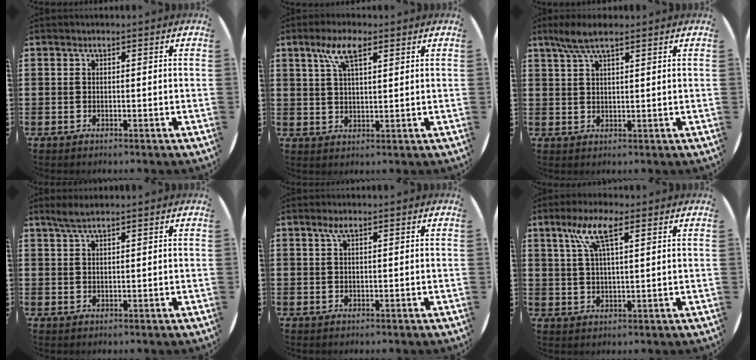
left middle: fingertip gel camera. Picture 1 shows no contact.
{"total": 5.5, "force": [3.2, 1.8, 4.1], "torque": [-0.081, 0.007, 0.054]}
{"total": 4.3, "force": [3.2, 0.9, 2.8], "torque": [-0.061, 0.004, 0.056]}
{"total": 2.4, "force": [1.9, 0.3, 1.4], "torque": [-0.029, 0.004, 0.033]}
{"total": 1.9, "force": [1.0, 0.4, 1.6], "torque": [-0.033, 0.006, 0.017]}
{"total": 6.5, "force": [3.5, 1.7, 5.1], "torque": [-0.110, 0.012, 0.060]}